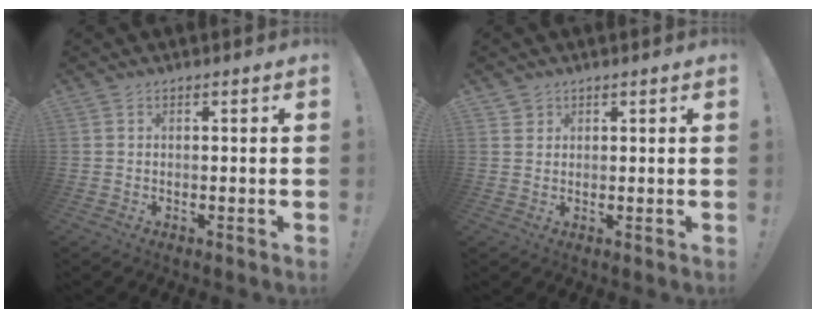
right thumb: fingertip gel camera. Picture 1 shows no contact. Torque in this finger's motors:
{"motor_torque": [-0.17, -0.13, -0.48, -0.19, -0.18]}